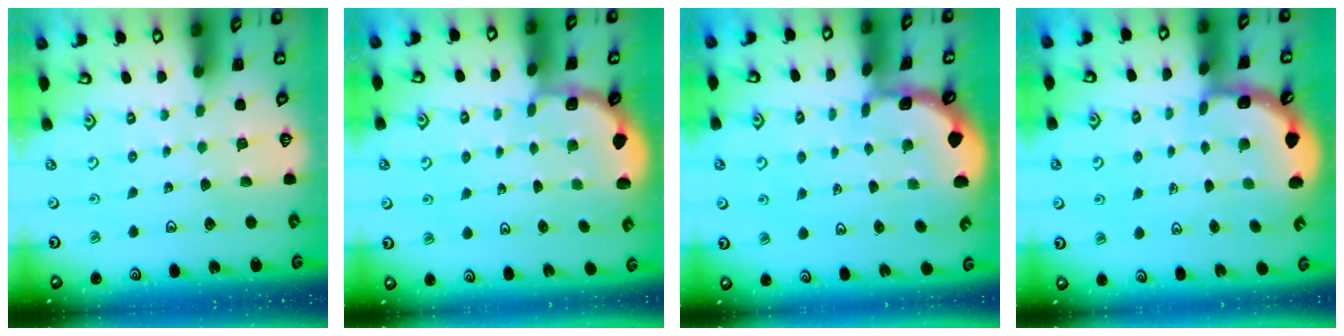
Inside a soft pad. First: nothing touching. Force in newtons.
{"total": 1.8, "press": 1.6, "slide": 0.7}
{"total": 1.3, "press": 1.3, "slide": 0.1}
{"total": 2.7, "press": 2.7, "slide": 0.6}